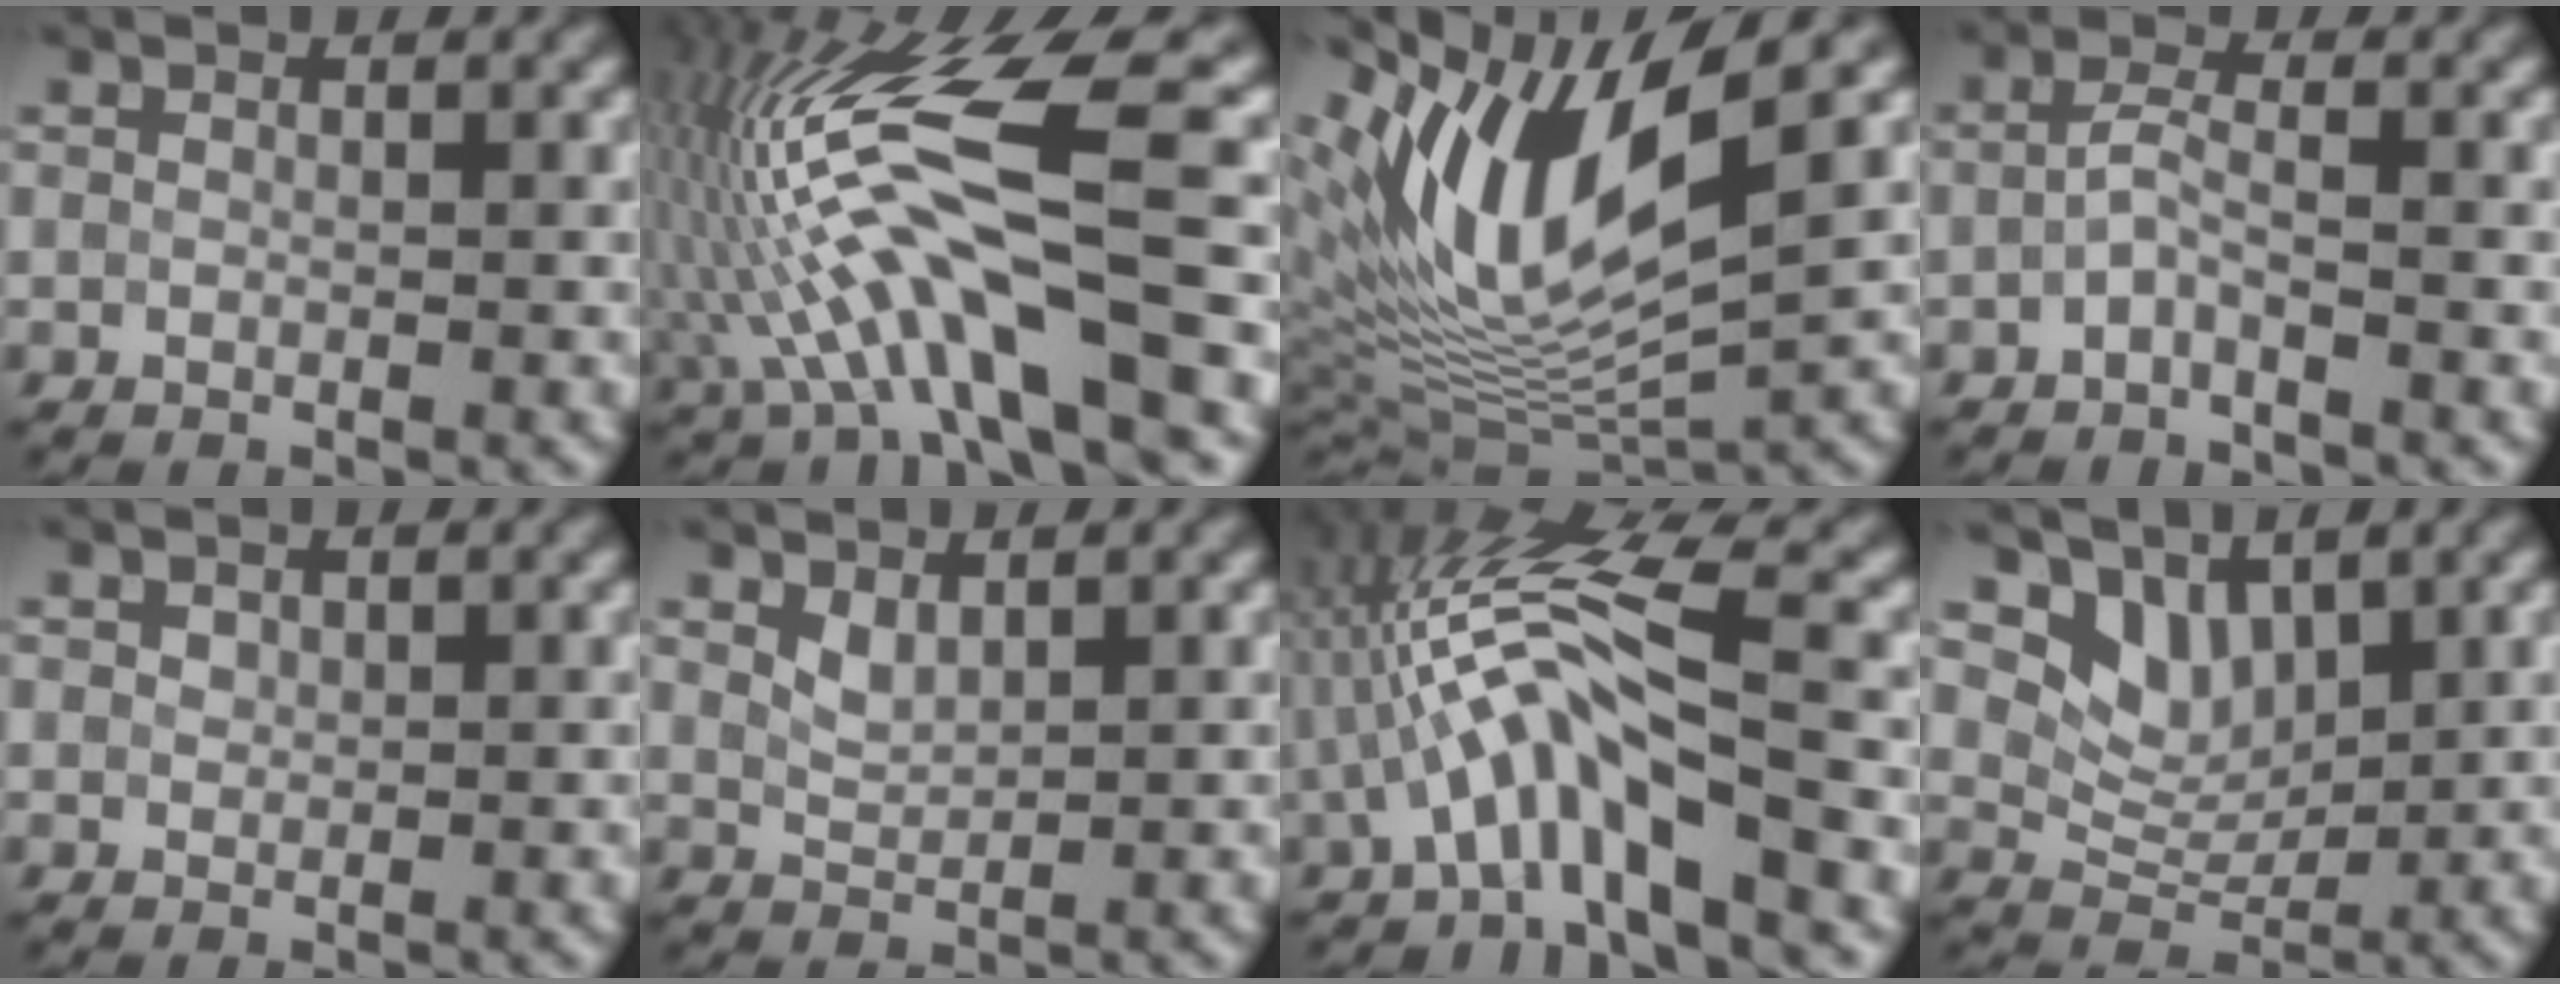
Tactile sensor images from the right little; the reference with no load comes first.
{"total": 11.2, "force": [-1.6, 2.3, 10.9], "torque": [-0.216, 0.020, -0.028]}
{"total": 11.8, "force": [4.9, 3.7, 10.1], "torque": [-0.196, 0.000, 0.096]}
{"total": 1.5, "force": [-0.8, 0.2, 1.3], "torque": [-0.034, 0.007, -0.021]}
{"total": 0.7, "force": [0.4, 0.5, 0.2], "torque": [-0.005, 0.002, 0.006]}
{"total": 1.5, "force": [1.1, 0.6, 0.8], "torque": [-0.021, 0.000, 0.029]}
{"total": 7.5, "force": [-1.2, 1.3, 7.3], "torque": [-0.134, 0.017, -0.025]}
{"total": 3.8, "force": [2.7, 2.2, 1.6], "torque": [-0.038, -0.010, 0.046]}